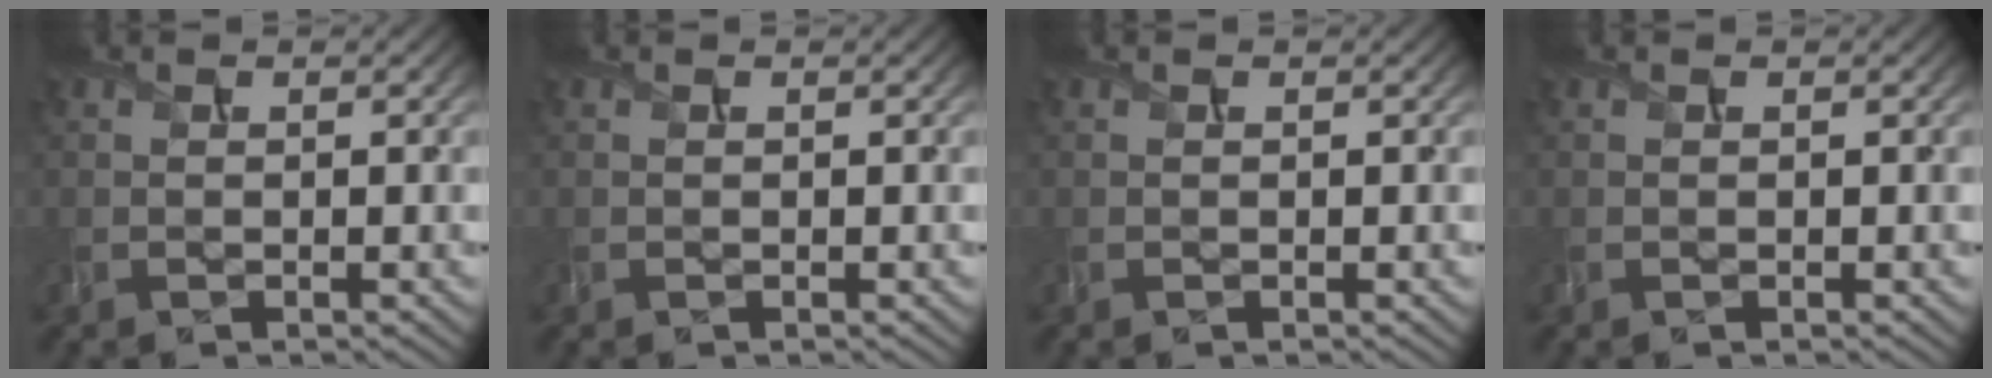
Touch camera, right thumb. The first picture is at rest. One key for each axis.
{"total": 0.0}
{"total": 0.0}
{"total": 0.0}